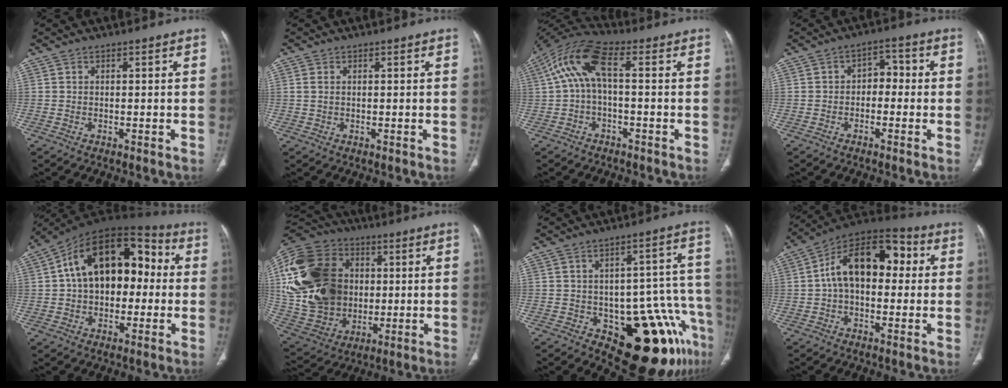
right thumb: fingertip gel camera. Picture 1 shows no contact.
{"total": 1.2, "force": [0.2, 0.8, 0.9], "torque": [-0.025, 0.001, 0.007]}
{"total": 10.5, "force": [0.7, 4.1, 9.7], "torque": [-0.213, 0.047, 0.006]}
{"total": 4.3, "force": [-0.9, 3.0, 2.9], "torque": [-0.021, 0.025, -0.025]}
{"total": 19.7, "force": [1.7, 12.5, 15.2], "torque": [-0.208, 0.051, 0.020]}
{"total": 32.1, "force": [3.8, 24.3, 20.7], "torque": [-0.448, 0.030, 0.086]}
{"total": 18.7, "force": [-9.1, 7.8, 14.3], "torque": [-0.102, 0.070, -0.105]}
{"total": 16.8, "force": [2.0, 10.0, 13.3], "torque": [-0.189, 0.047, 0.022]}